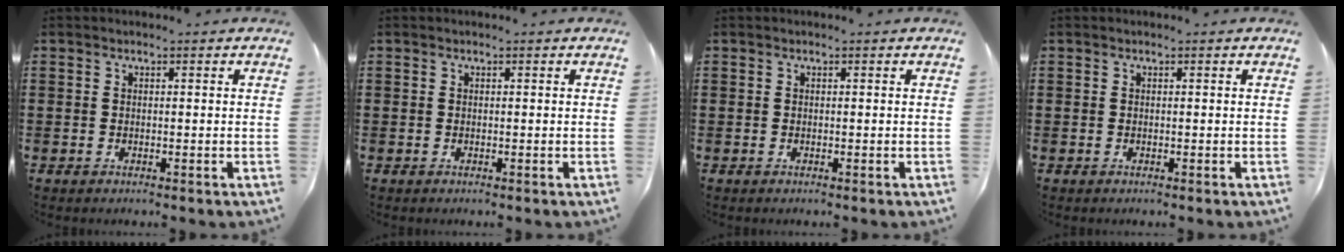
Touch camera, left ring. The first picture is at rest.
{"total": 0.0}
{"total": 0.0}
{"total": 0.0}